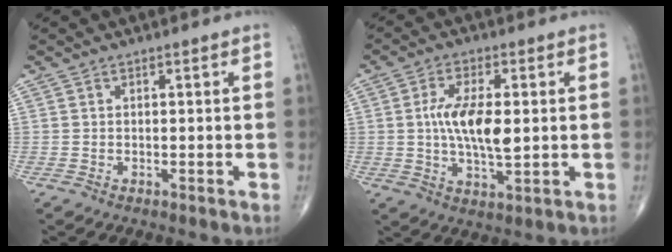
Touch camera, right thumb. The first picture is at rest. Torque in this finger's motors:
{"motor_torque": [0.97, 1.02, 0.37, -0.34, 0.13]}